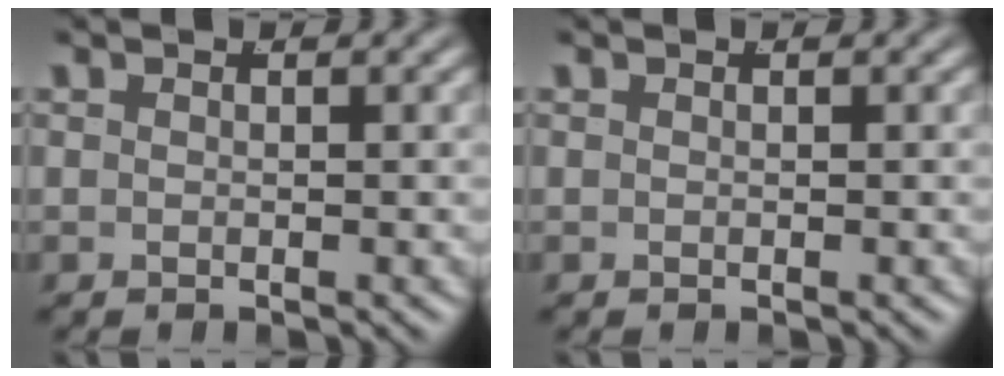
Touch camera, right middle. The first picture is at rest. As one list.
[{"total": 0.0}]